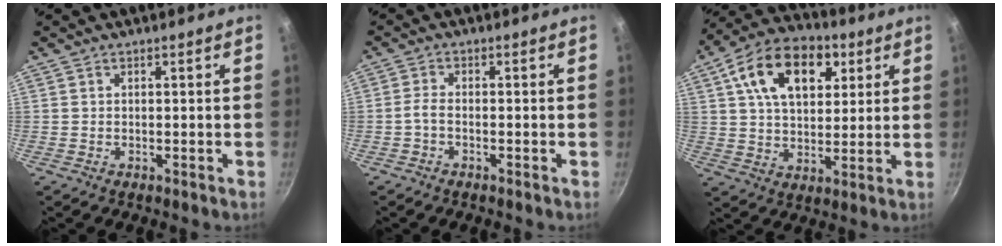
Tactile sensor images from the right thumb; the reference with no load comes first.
{"total": 1.9, "force": [-1.1, 0.7, 1.4], "torque": [-0.039, 0.012, -0.029]}
{"total": 17.4, "force": [6.5, 10.8, 11.9], "torque": [-0.167, -0.002, 0.099]}